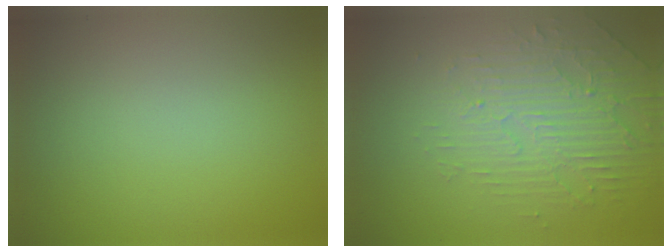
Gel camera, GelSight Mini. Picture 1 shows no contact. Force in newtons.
{"total": 4.8, "press": 3.4, "slide": 3.4}